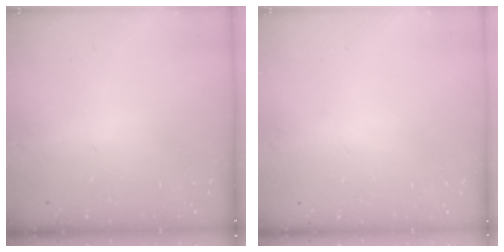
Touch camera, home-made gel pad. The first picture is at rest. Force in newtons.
{"total": 0.0}